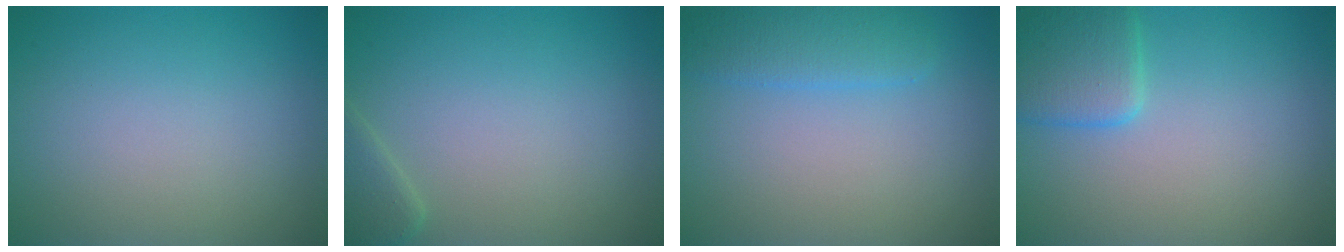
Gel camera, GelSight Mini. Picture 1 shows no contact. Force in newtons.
{"total": 1.8, "press": 1.8, "slide": 0.1}
{"total": 2.8, "press": 2.8, "slide": 0.1}
{"total": 3.6, "press": 3.6, "slide": 0.3}